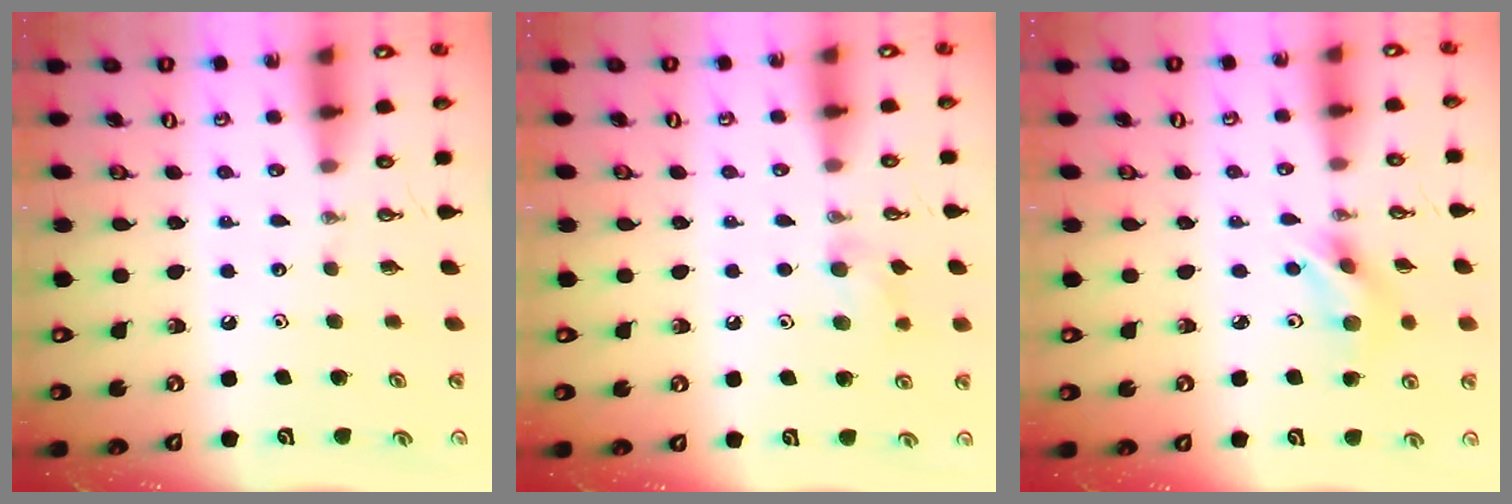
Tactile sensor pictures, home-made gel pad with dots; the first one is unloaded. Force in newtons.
{"total": 8.0, "press": 7.8, "slide": 1.7}
{"total": 6.7, "press": 5.0, "slide": 4.4}